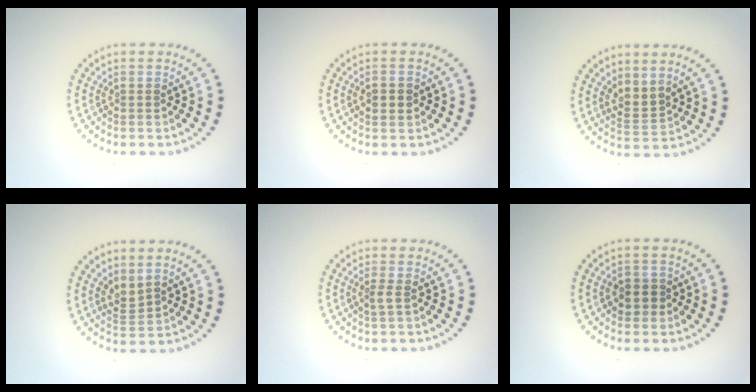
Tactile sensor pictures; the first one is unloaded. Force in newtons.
{"total": 2.1, "press": 2.1, "slide": 0.1}
{"total": 2.0, "press": 1.6, "slide": 1.3}
{"total": 1.8, "press": 1.4, "slide": 1.2}
{"total": 1.1, "press": 0.8, "slide": 0.7}
{"total": 1.9, "press": 1.8, "slide": 0.6}